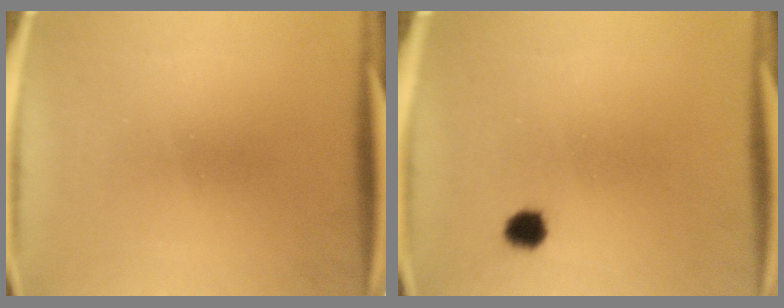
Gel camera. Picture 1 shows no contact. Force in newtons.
{"total": 2.7}